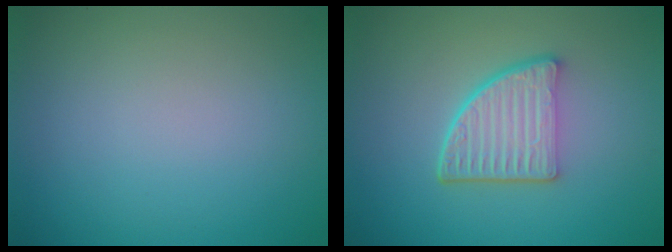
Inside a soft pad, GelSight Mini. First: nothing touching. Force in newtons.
{"total": 5.2, "press": 3.6, "slide": 3.7}